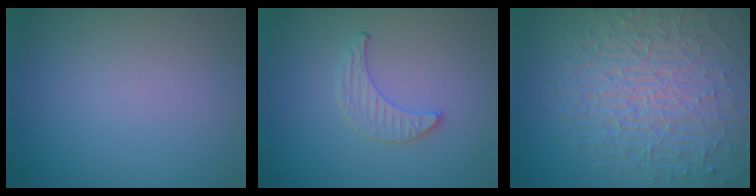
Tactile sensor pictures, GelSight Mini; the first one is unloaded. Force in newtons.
{"total": 1.0, "press": 1.0, "slide": 0.3}
{"total": 10.4, "press": 6.6, "slide": 8.0}